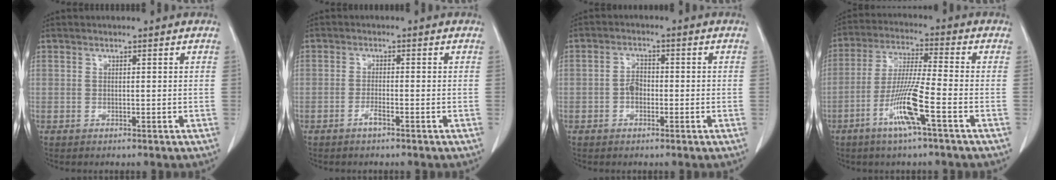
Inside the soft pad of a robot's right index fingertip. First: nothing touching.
{"total": 1.6, "force": [-1.1, 0.1, 1.2], "torque": [-0.024, 0.001, -0.020]}
{"total": 2.6, "force": [-0.8, 1.7, 1.8], "torque": [-0.033, 0.010, -0.016]}
{"total": 10.1, "force": [-4.5, -0.3, 9.0], "torque": [-0.180, -0.010, -0.090]}